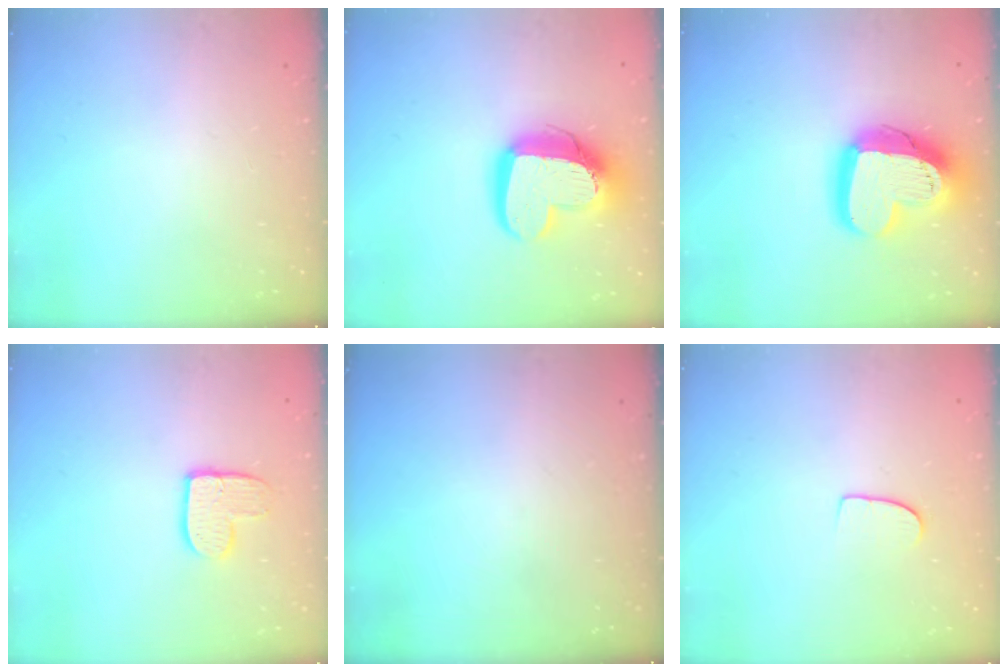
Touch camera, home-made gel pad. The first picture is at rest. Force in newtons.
{"total": 17.2, "press": 17.2, "slide": 1.5}
{"total": 21.6, "press": 21.5, "slide": 1.9}
{"total": 9.5, "press": 9.5, "slide": 0.3}
{"total": 0.0}
{"total": 6.5, "press": 6.5, "slide": 0.5}